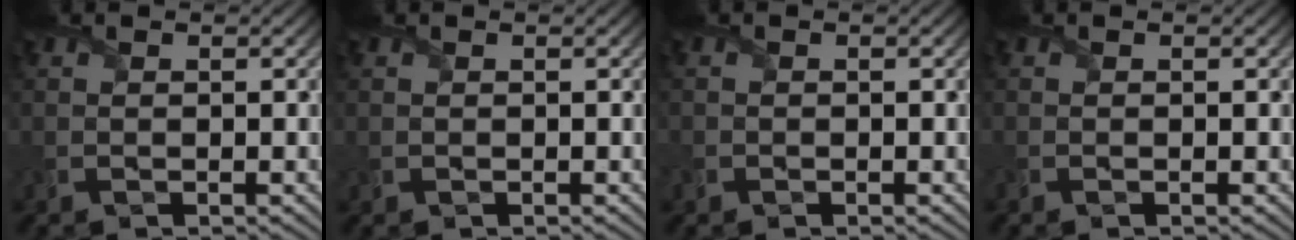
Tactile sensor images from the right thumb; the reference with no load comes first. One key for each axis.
{"total": 0.7, "fx": 0.4, "fy": 0.6, "fz": -0.1, "tx": 0.002, "ty": 0.000, "tz": 0.004}
{"total": 0.6, "fx": -0.2, "fy": 0.6, "fz": -0.1, "tx": 0.005, "ty": -0.003, "tz": -0.008}
{"total": 0.0}